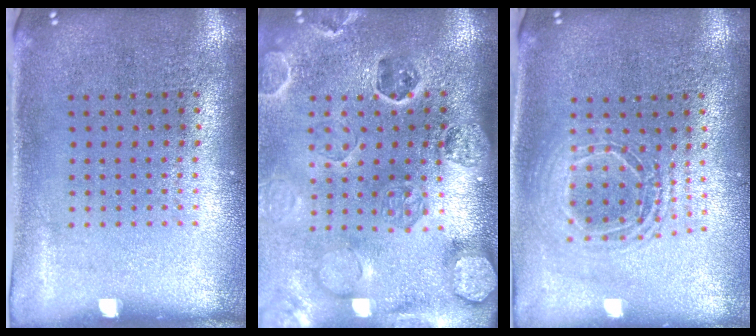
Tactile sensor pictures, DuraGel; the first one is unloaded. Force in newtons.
{"total": 2.7, "press": 2.7, "slide": 0.3}
{"total": 1.5, "press": 1.3, "slide": 0.8}